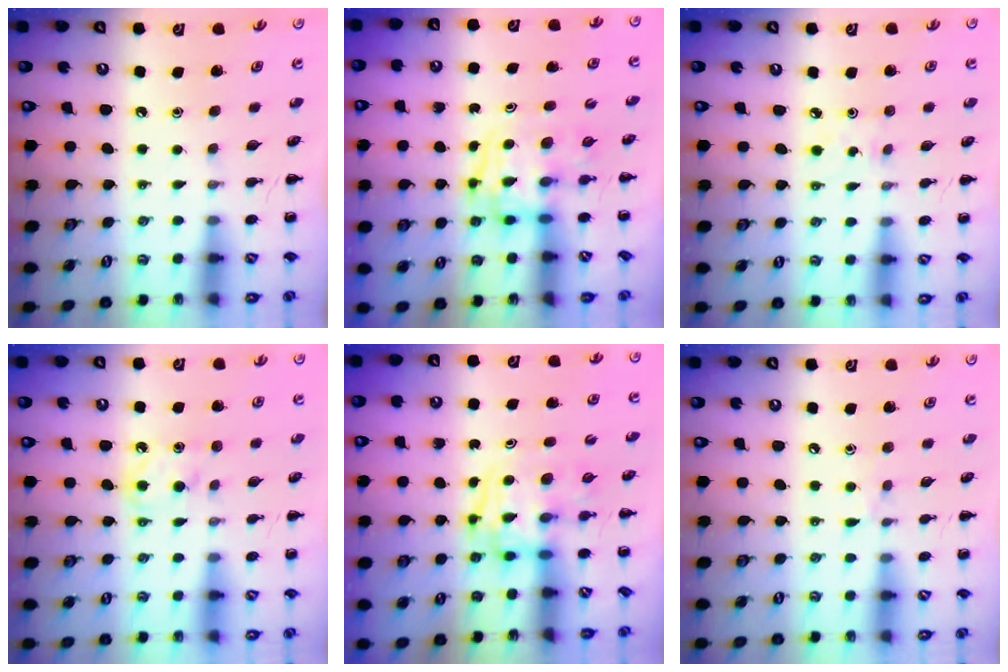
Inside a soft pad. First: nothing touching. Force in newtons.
{"total": 3.4, "press": 3.4, "slide": 0.6}
{"total": 2.1, "press": 2.0, "slide": 0.7}
{"total": 5.1, "press": 4.8, "slide": 1.6}
{"total": 3.4, "press": 3.4, "slide": 0.6}
{"total": 5.0, "press": 4.7, "slide": 1.9}